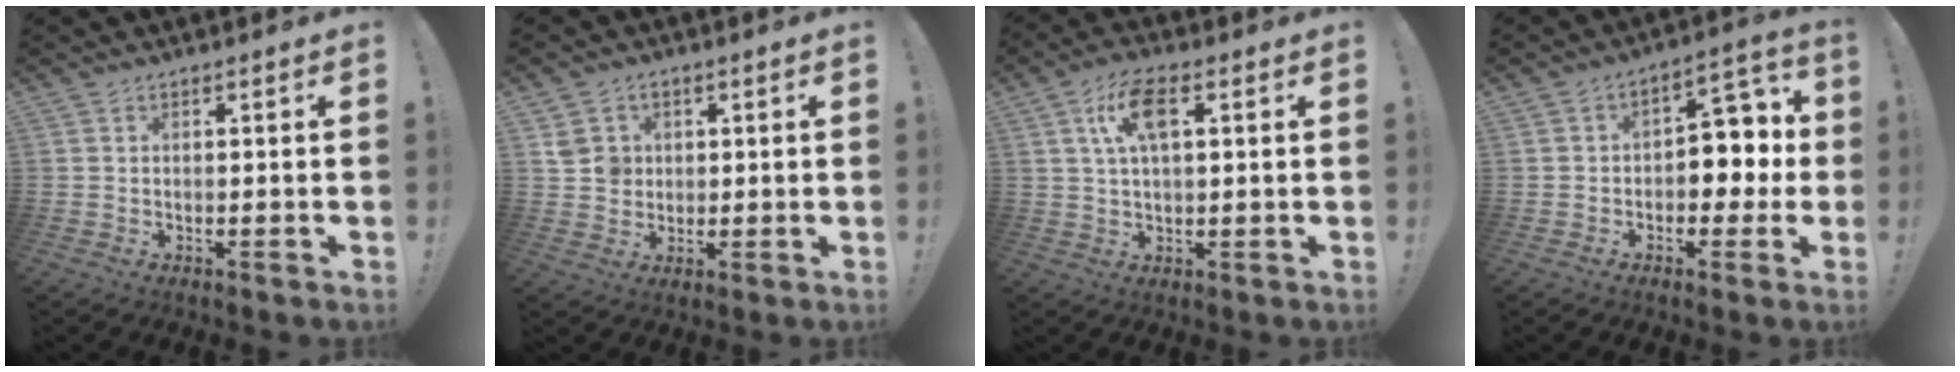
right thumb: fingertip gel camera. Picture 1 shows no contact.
{"total": 5.8, "force": [1.8, 5.3, 1.6], "torque": [-0.018, -0.004, 0.036]}
{"total": 9.5, "force": [3.0, 4.4, 7.9], "torque": [-0.141, 0.011, 0.055]}
{"total": 8.4, "force": [-0.9, 6.8, 4.9], "torque": [-0.050, 0.007, -0.012]}